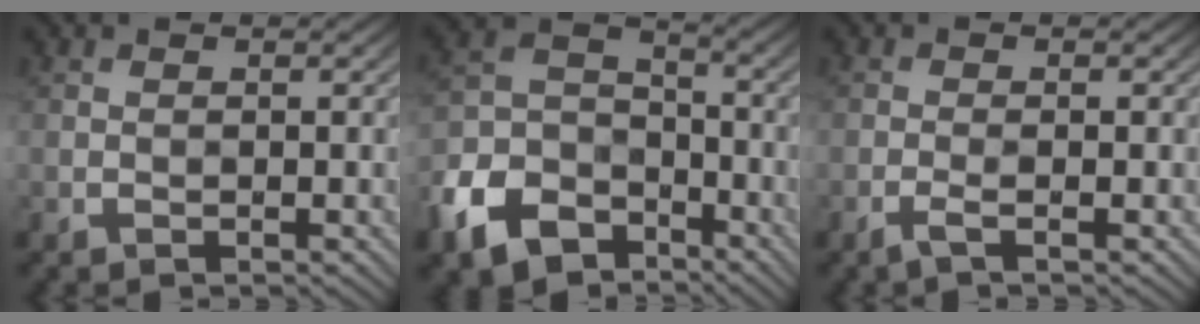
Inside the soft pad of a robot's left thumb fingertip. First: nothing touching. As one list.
[{"total": 11.7, "force": [-5.8, 8.0, 6.3], "torque": [-0.170, -0.023, -0.115]}, {"total": 1.3, "force": [0.2, 0.1, 1.3], "torque": [-0.019, 0.008, -0.009]}]